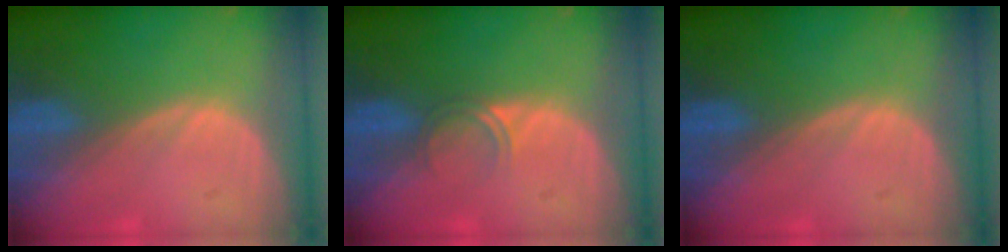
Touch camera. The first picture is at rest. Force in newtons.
{"total": 1.8, "press": 1.5, "slide": 1.1}
{"total": 0.0}